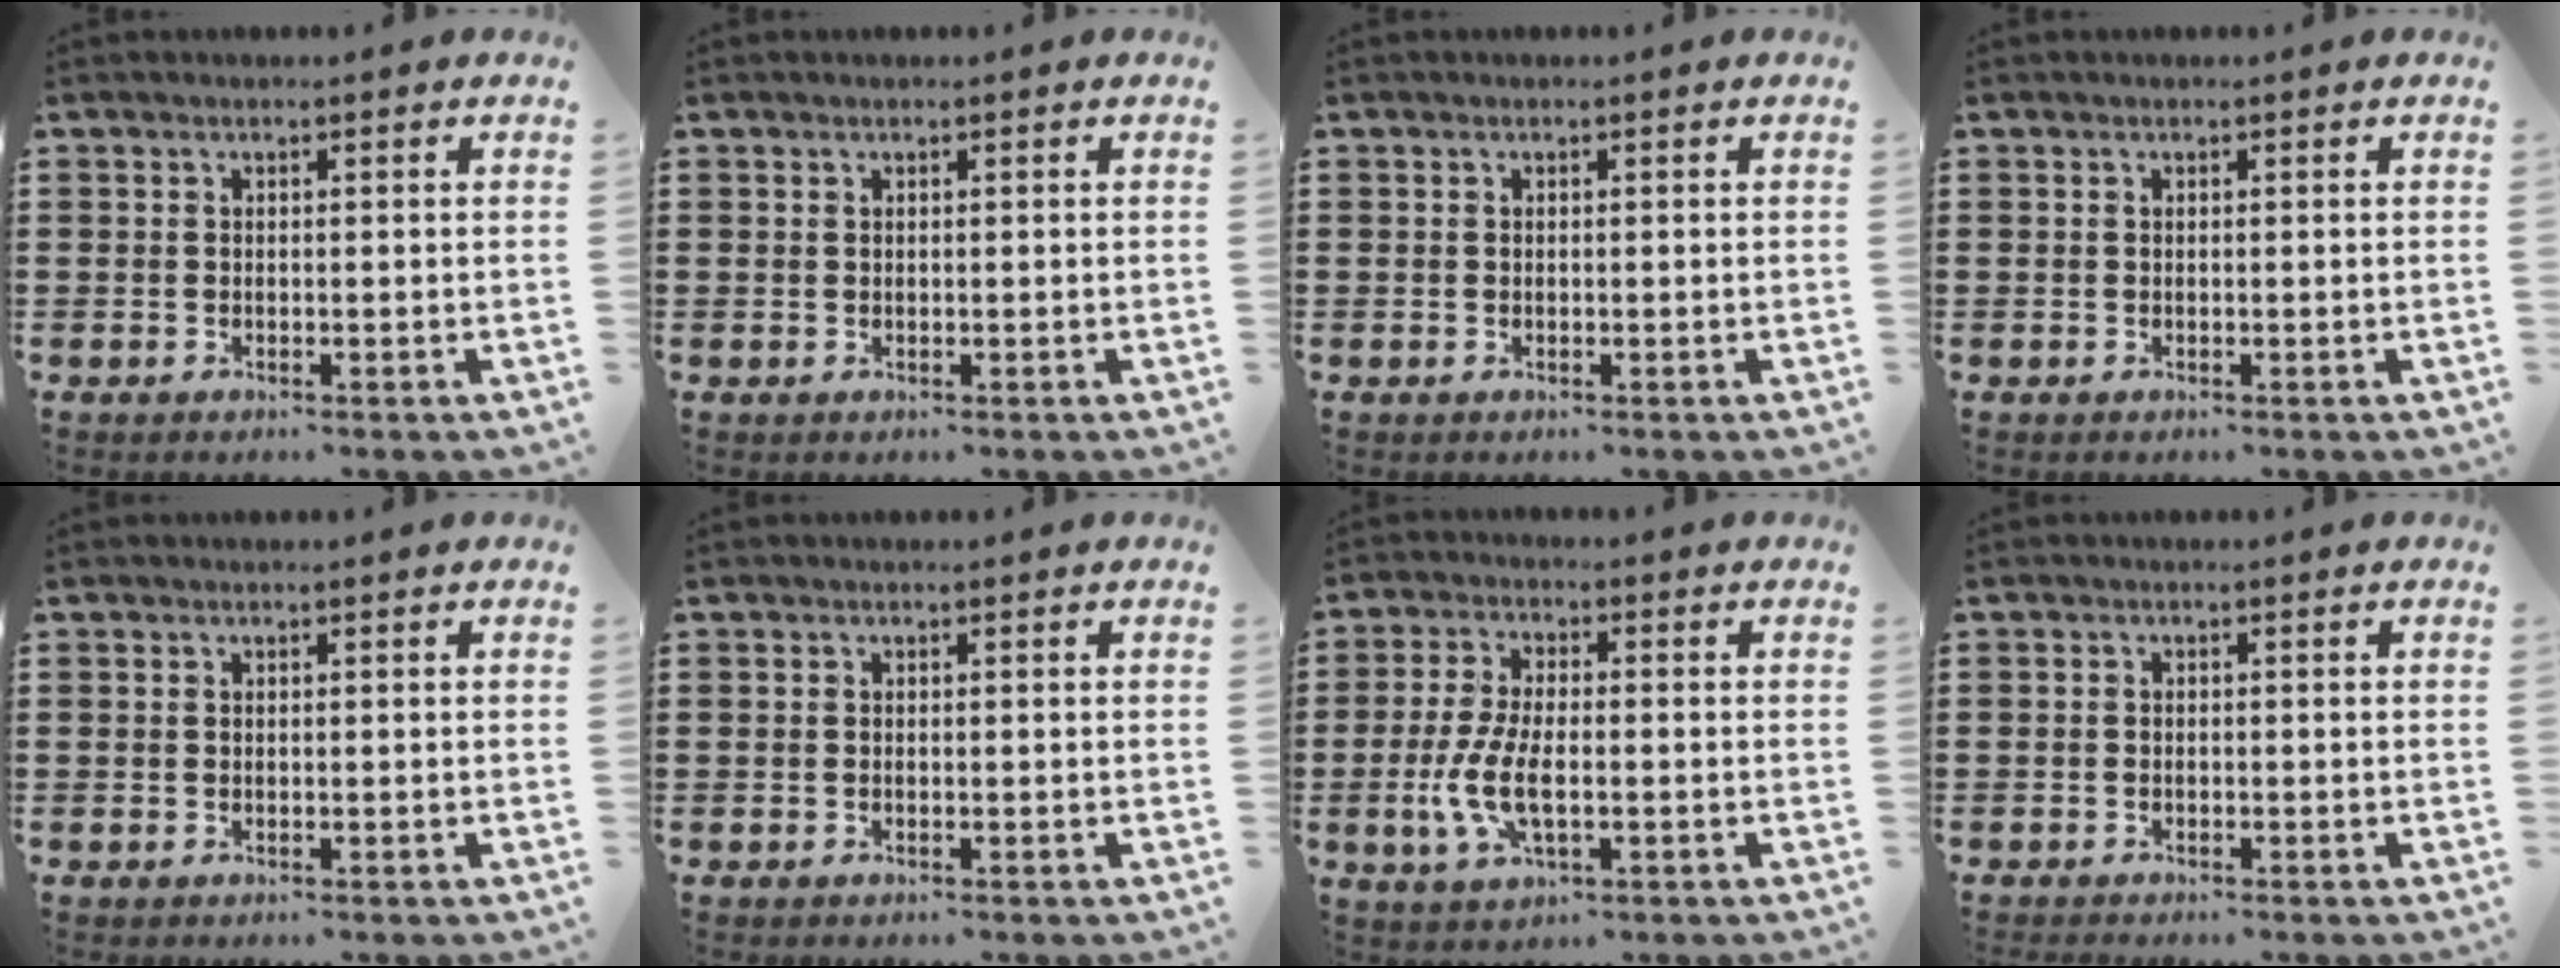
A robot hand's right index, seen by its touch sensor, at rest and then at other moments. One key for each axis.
{"total": 0.0}
{"total": 0.0}
{"total": 0.0}
{"total": 0.0}
{"total": 0.0}
{"total": 7.2, "fx": -1.6, "fy": 2.9, "fz": 6.4, "tx": -0.142, "ty": -0.005, "tz": -0.035}
{"total": 0.6, "fx": -0.5, "fy": 0.3, "fz": 0.0, "tx": -0.001, "ty": 0.001, "tz": -0.011}